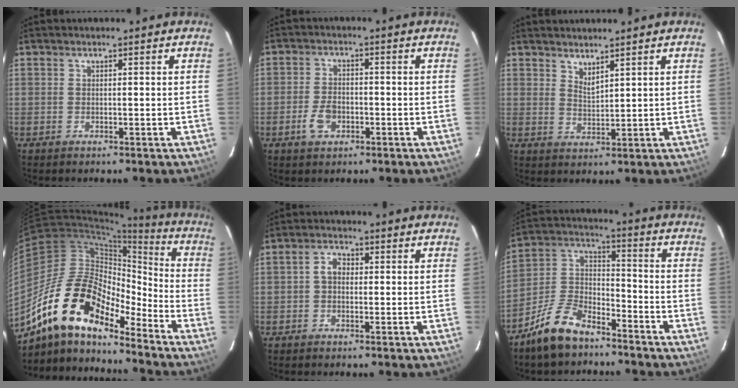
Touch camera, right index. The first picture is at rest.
{"total": 5.1, "force": [-2.3, 3.2, 3.3], "torque": [-0.075, 0.002, -0.039]}
{"total": 2.9, "force": [2.5, 0.5, 1.3], "torque": [-0.022, -0.004, 0.044]}
{"total": 19.6, "force": [-14.5, 7.0, 11.1], "torque": [-0.198, -0.010, -0.279]}
{"total": 2.6, "force": [-0.2, 2.0, 1.7], "torque": [-0.031, 0.011, -0.006]}
{"total": 12.1, "force": [-8.5, 5.6, 6.6], "torque": [-0.151, 0.024, -0.160]}